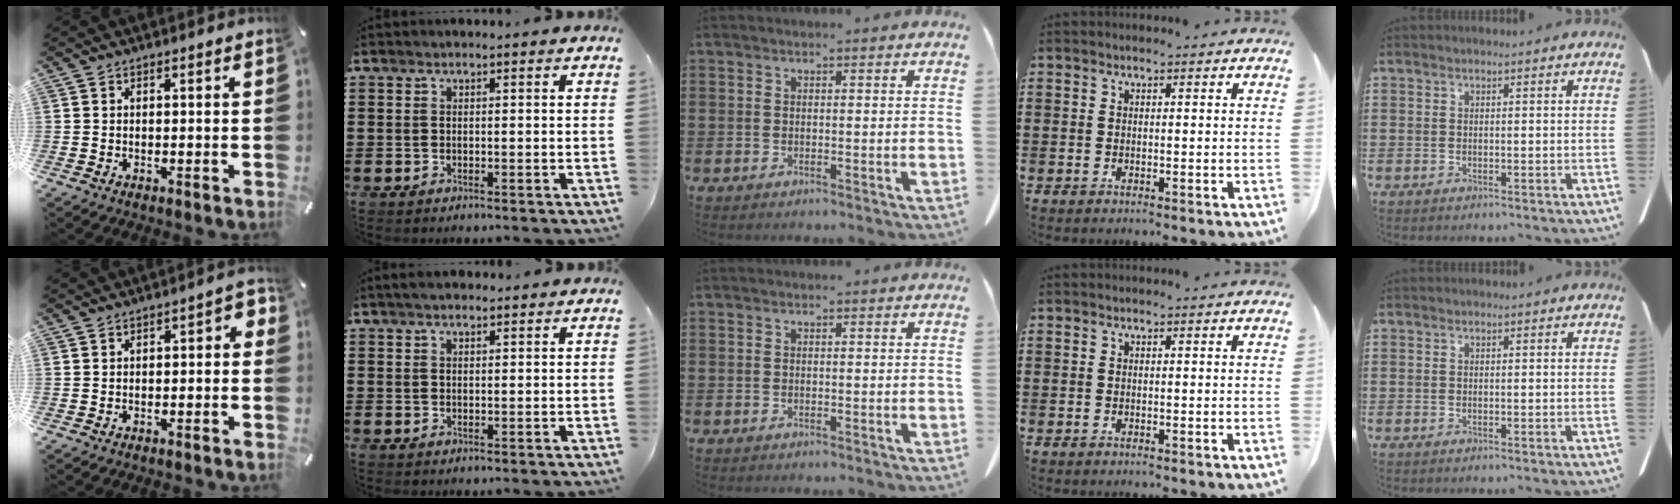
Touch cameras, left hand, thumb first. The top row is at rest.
{"thumb": {"total": 3.1, "force": [-1.4, 1.6, 2.3], "torque": [-0.039, 0.013, -0.026]}, "index": {"total": 1.6, "force": [1.2, 0.5, 0.8], "torque": [-0.018, 0.005, 0.022]}}